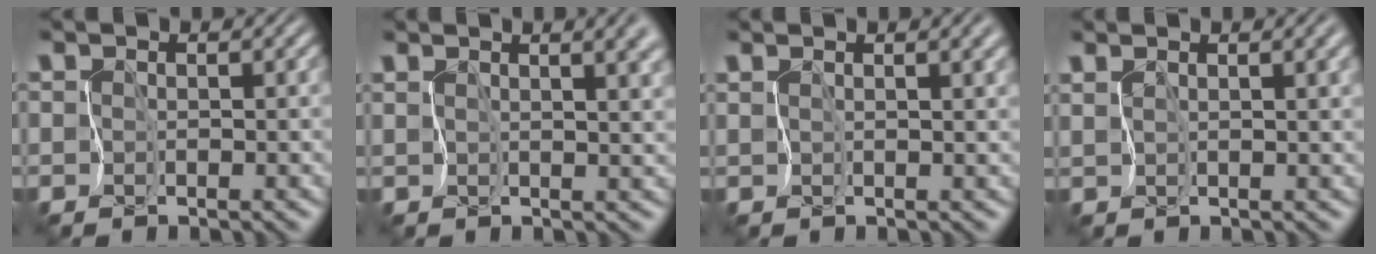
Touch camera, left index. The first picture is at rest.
{"total": 8.4, "force": [4.5, 3.6, 6.0], "torque": [-0.079, 0.030, 0.056]}
{"total": 4.3, "force": [2.5, 1.6, 3.1], "torque": [-0.047, 0.014, 0.037]}
{"total": 5.1, "force": [2.9, 1.9, 3.7], "torque": [-0.070, 0.014, 0.046]}